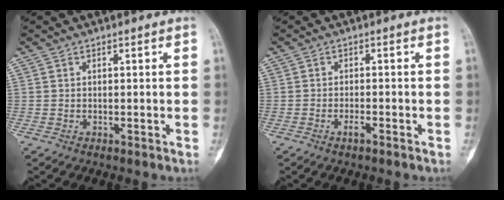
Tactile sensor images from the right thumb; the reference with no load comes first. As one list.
[{"total": 1.6, "force": [-1.0, 0.4, 1.2], "torque": [-0.024, 0.004, -0.017]}]